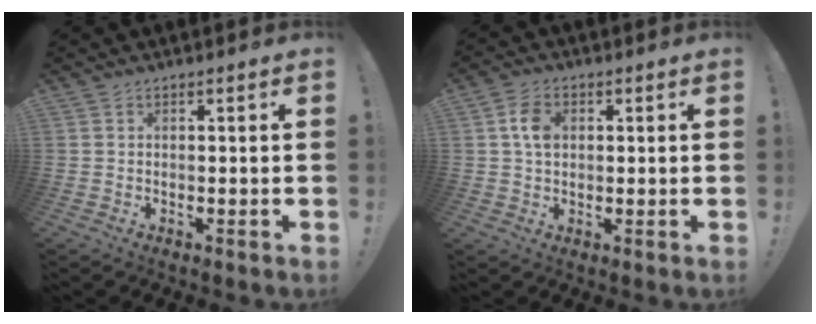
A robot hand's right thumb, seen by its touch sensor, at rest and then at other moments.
{"total": 6.1, "force": [1.0, 4.5, 4.1], "torque": [-0.057, 0.005, 0.018]}